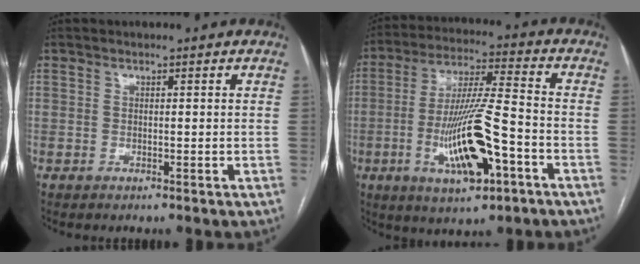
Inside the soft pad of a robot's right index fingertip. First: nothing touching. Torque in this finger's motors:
{"motor_torque": [0.87, 0.03, 0.45, 0.11]}